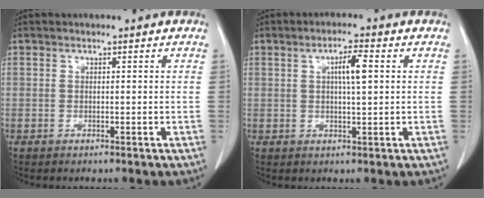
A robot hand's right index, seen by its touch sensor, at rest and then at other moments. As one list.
[{"total": 4.2, "force": [1.0, 0.5, 4.1], "torque": [-0.070, 0.003, 0.015]}]